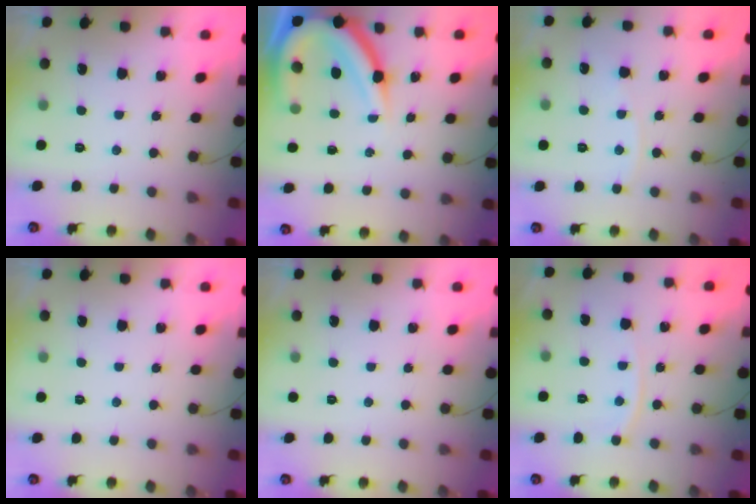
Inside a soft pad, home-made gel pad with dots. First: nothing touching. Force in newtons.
{"total": 14.3, "press": 14.3, "slide": 1.3}
{"total": 2.6, "press": 2.6, "slide": 0.3}
{"total": 0.0}
{"total": 0.0}
{"total": 4.1, "press": 4.0, "slide": 0.6}